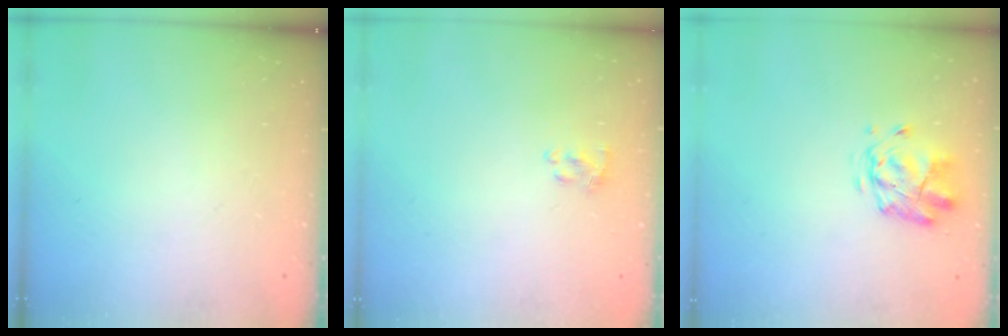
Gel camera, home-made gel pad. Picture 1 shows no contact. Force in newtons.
{"total": 1.1, "press": 1.0, "slide": 0.5}
{"total": 2.9, "press": 2.5, "slide": 1.4}